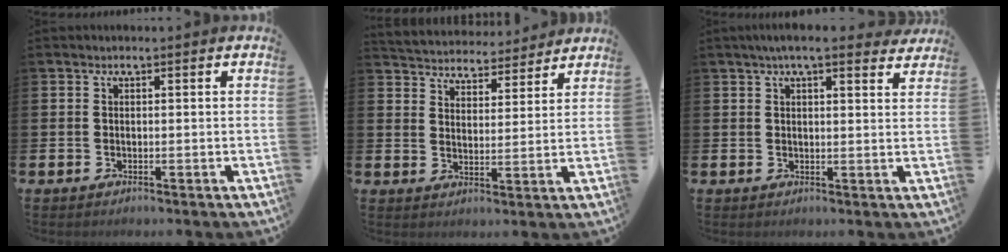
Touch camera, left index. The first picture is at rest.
{"total": 4.7, "force": [4.6, 1.1, -0.3], "torque": [-0.015, -0.037, 0.078]}
{"total": 5.0, "force": [4.2, 0.8, 2.5], "torque": [-0.047, -0.011, 0.073]}